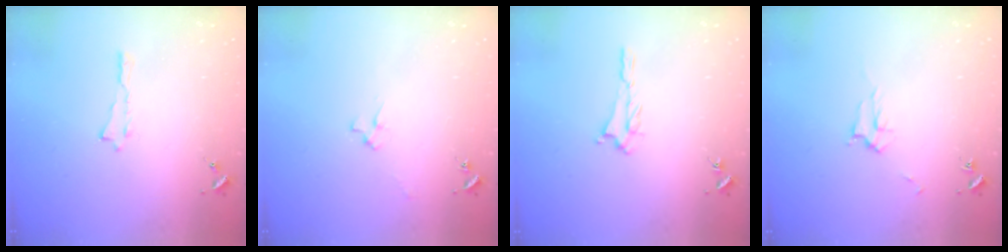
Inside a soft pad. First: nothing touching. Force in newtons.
{"total": 2.4, "press": 2.4, "slide": 0.3}
{"total": 1.2, "press": 1.1, "slide": 0.5}
{"total": 2.3, "press": 2.3, "slide": 0.3}